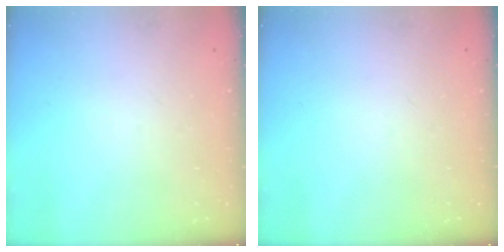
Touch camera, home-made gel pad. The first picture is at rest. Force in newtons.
{"total": 0.0}